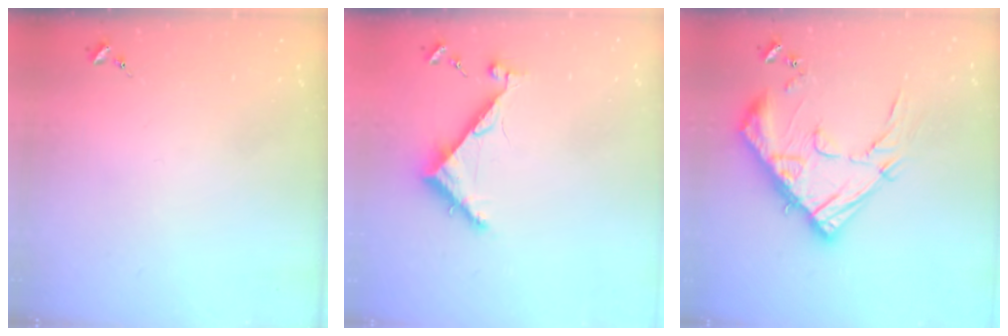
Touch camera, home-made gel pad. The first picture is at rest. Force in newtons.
{"total": 6.9, "press": 6.9, "slide": 0.6}
{"total": 19.3, "press": 19.2, "slide": 2.0}